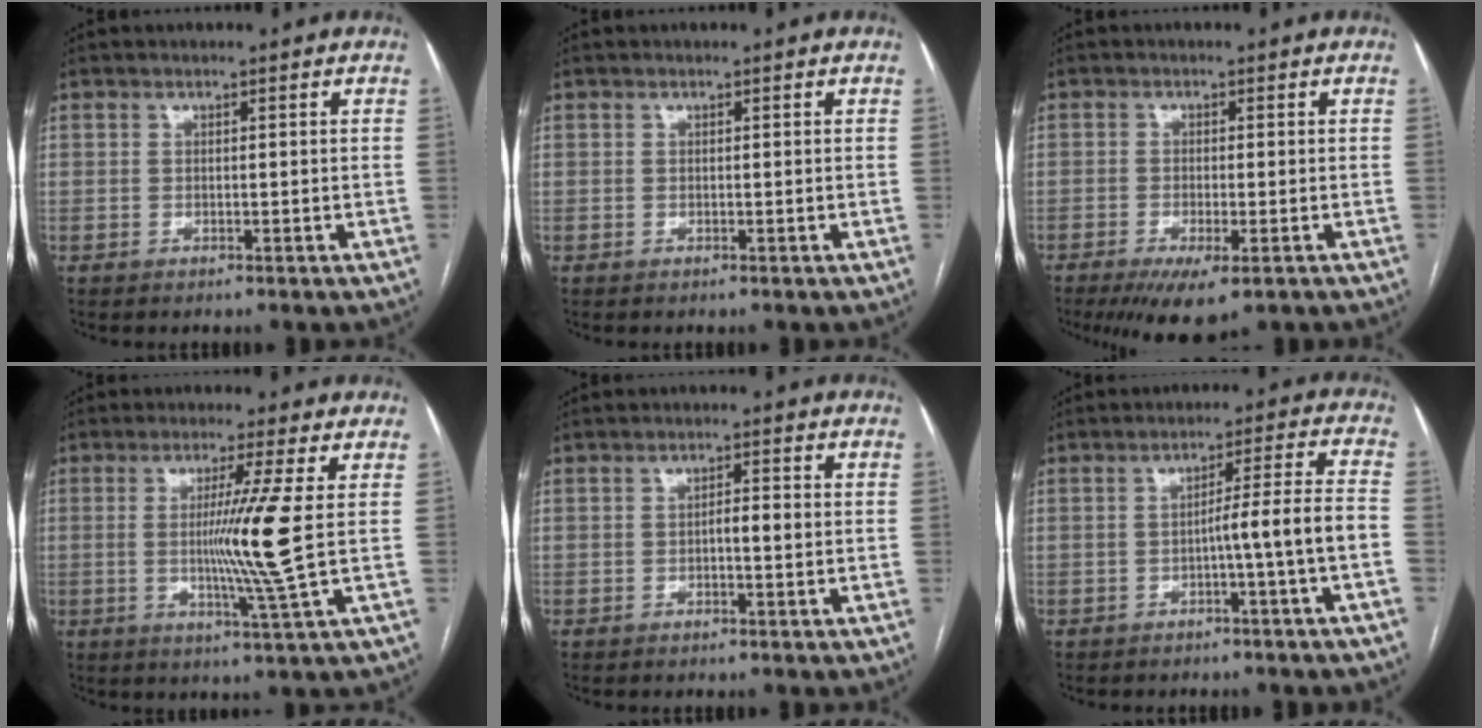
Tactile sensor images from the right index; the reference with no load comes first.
{"total": 0.0}
{"total": 7.2, "force": [-4.4, 1.7, 5.4], "torque": [-0.084, -0.018, -0.068]}
{"total": 8.9, "force": [0.5, -2.4, 8.5], "torque": [-0.159, -0.020, 0.014]}
{"total": 2.2, "force": [-0.2, 0.4, 2.1], "torque": [-0.035, 0.003, -0.005]}
{"total": 6.8, "force": [-2.3, -1.3, 6.2], "torque": [-0.085, 0.015, -0.034]}